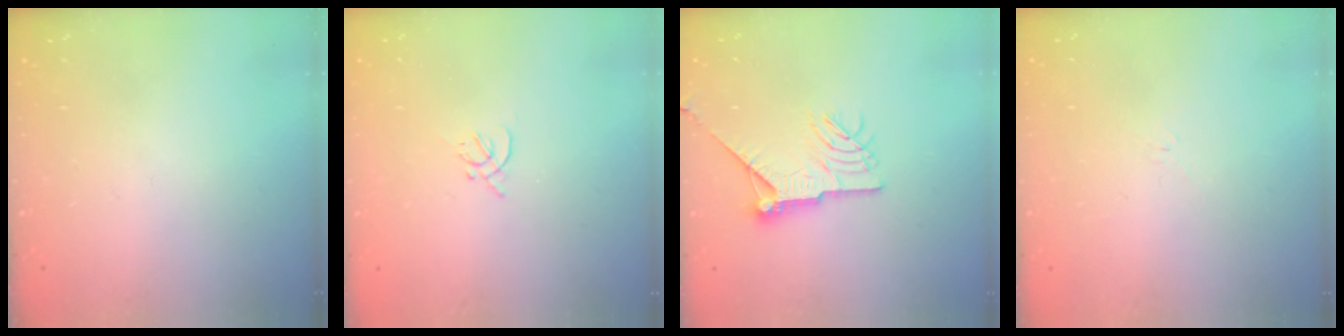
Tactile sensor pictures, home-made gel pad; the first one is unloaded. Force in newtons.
{"total": 1.9, "press": 1.8, "slide": 0.5}
{"total": 12.6, "press": 12.6, "slide": 0.4}
{"total": 2.6, "press": 2.5, "slide": 0.6}